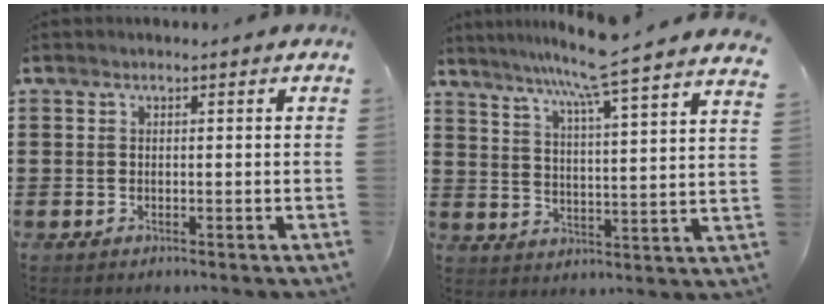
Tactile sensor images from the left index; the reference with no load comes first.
{"total": 8.7, "force": [7.6, -1.6, 4.0], "torque": [-0.096, -0.048, 0.122]}